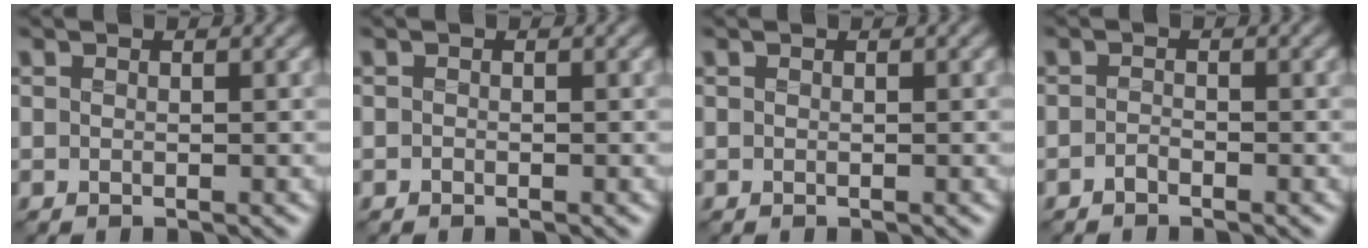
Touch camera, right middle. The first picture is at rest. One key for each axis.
{"total": 0.0}
{"total": 0.0}
{"total": 0.7, "fx": -0.6, "fy": 0.3, "fz": 0.4, "tx": -0.007, "ty": 0.000, "tz": -0.012}